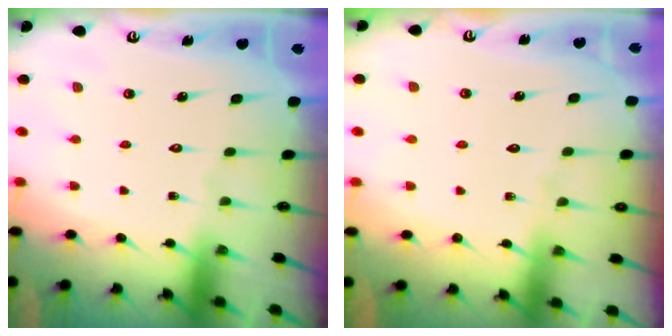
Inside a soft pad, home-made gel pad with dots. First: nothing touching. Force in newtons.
{"total": 2.8, "press": 2.8, "slide": 0.4}